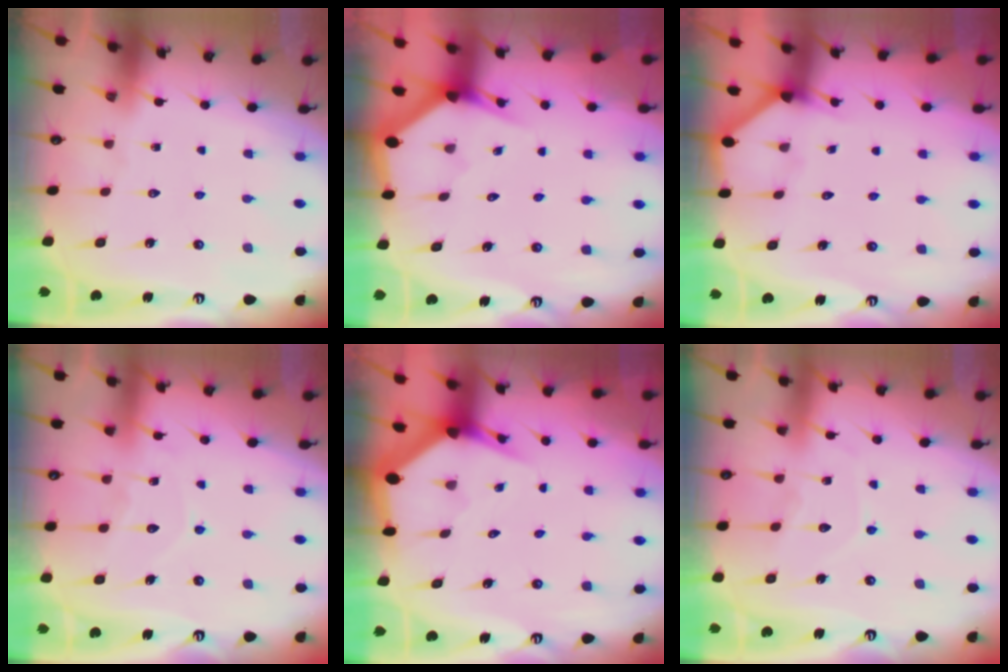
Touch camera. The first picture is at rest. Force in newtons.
{"total": 2.8, "press": 2.8, "slide": 0.2}
{"total": 2.2, "press": 2.2, "slide": 0.4}
{"total": 9.1, "press": 9.1, "slide": 0.9}
{"total": 3.4, "press": 3.3, "slide": 0.5}
{"total": 7.6, "press": 7.6, "slide": 0.7}